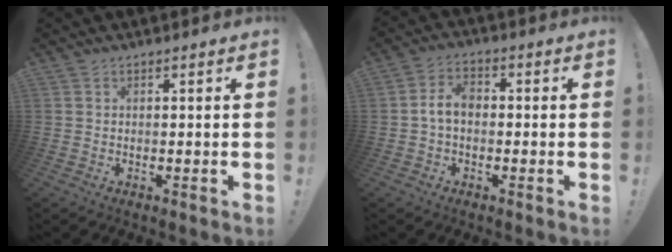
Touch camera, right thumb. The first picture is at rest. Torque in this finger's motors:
{"motor_torque": [0.96, 0.83, 0.60, -0.21, 0.03]}